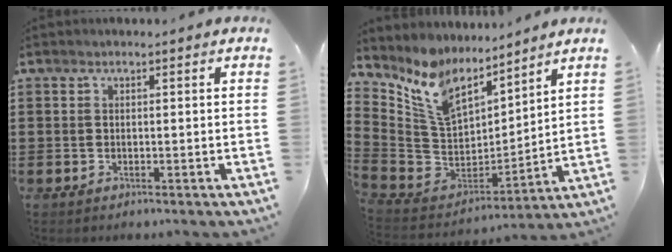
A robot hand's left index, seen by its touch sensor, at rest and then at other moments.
{"total": 9.7, "force": [7.8, 3.9, 4.4], "torque": [-0.132, -0.054, 0.140]}